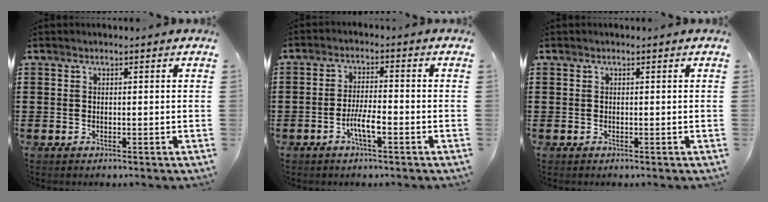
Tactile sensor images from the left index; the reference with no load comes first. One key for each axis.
{"total": 4.5, "fx": -1.9, "fy": 0.9, "fz": 3.9, "tx": -0.080, "ty": -0.001, "tz": -0.038}
{"total": 0.0}